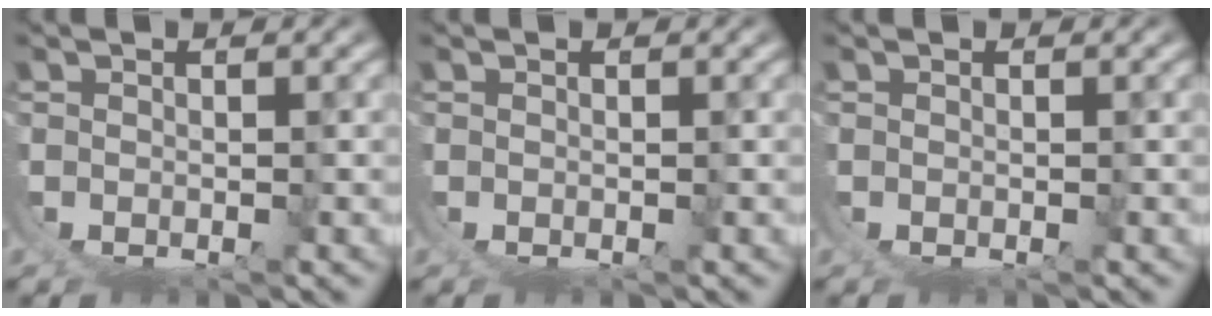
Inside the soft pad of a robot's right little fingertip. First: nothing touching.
{"total": 0.0}
{"total": 0.0}